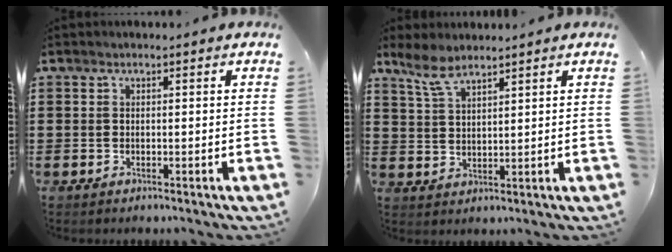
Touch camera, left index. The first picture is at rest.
{"total": 4.6, "force": [3.8, 0.9, 2.5], "torque": [-0.060, -0.006, 0.071]}